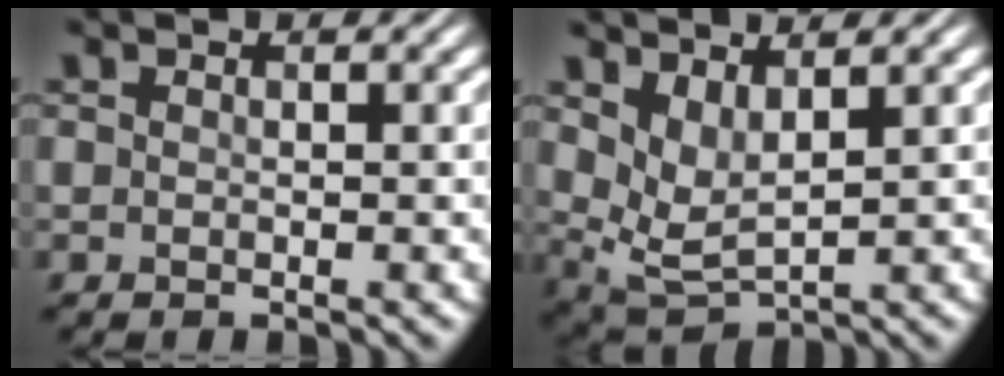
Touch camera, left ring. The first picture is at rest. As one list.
[{"total": 3.5, "force": [1.7, 1.6, 2.6], "torque": [-0.064, -0.013, 0.041]}]